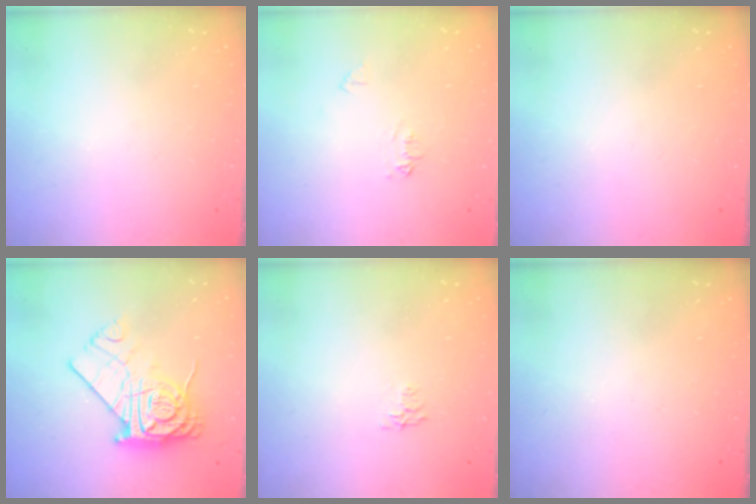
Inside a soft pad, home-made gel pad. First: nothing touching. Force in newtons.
{"total": 5.0, "press": 5.0, "slide": 0.6}
{"total": 0.0}
{"total": 18.7, "press": 18.7, "slide": 1.0}
{"total": 4.5, "press": 4.4, "slide": 0.6}
{"total": 0.0}